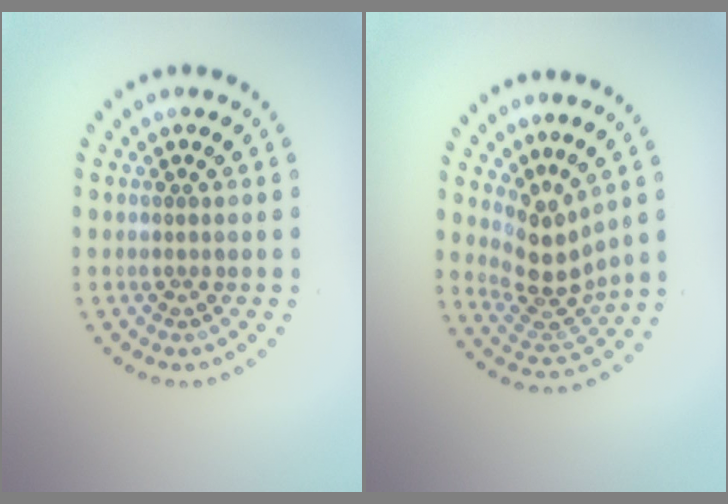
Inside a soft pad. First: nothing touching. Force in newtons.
{"total": 3.9, "press": 2.8, "slide": 2.6}